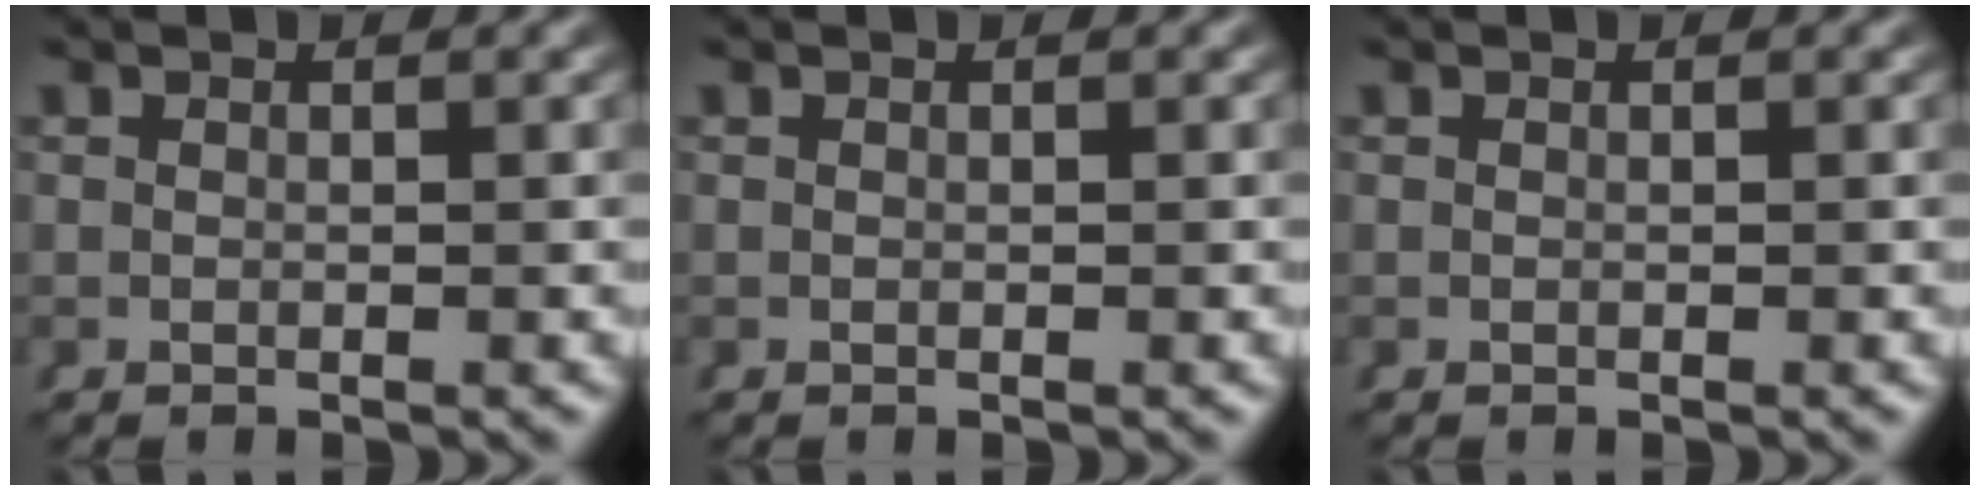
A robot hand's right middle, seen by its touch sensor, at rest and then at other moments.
{"total": 0.0}
{"total": 0.0}